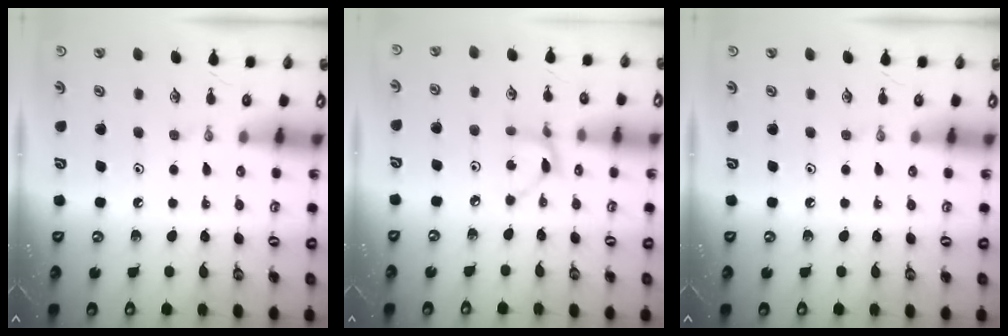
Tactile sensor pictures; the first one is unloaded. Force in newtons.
{"total": 2.8, "press": 2.8, "slide": 0.2}
{"total": 0.0}